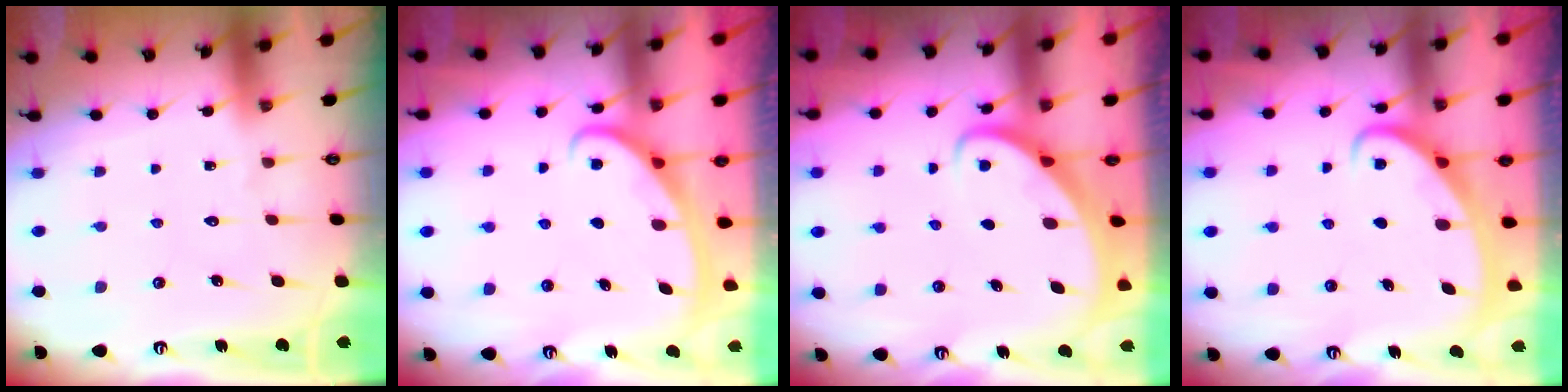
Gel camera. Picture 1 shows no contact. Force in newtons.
{"total": 3.0, "press": 3.0, "slide": 0.4}
{"total": 2.7, "press": 2.7, "slide": 0.3}
{"total": 2.3, "press": 2.3, "slide": 0.3}